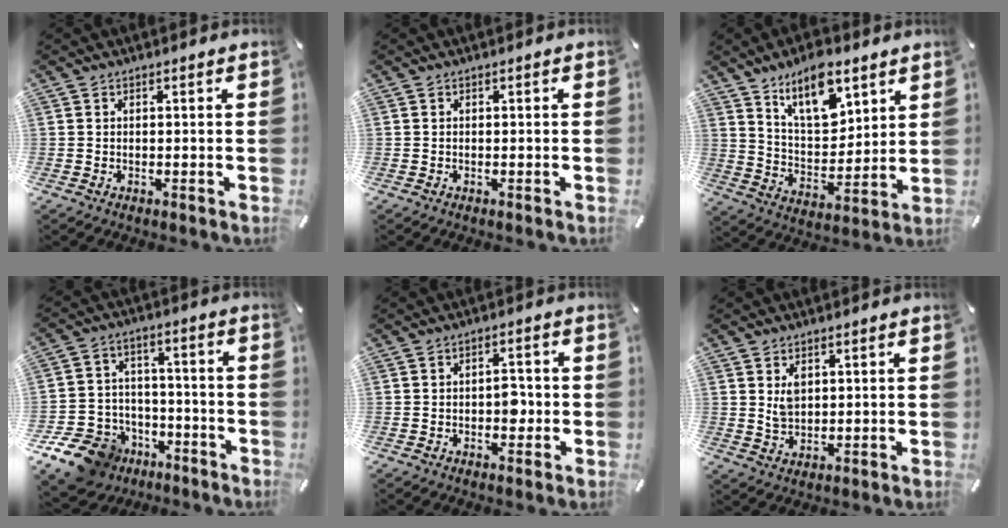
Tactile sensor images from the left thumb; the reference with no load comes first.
{"total": 0.0}
{"total": 13.9, "force": [9.2, 7.1, 7.8], "torque": [-0.128, -0.043, 0.166]}
{"total": 13.0, "force": [-8.3, 9.3, 3.6], "torque": [-0.064, 0.057, -0.143]}
{"total": 4.2, "force": [-0.5, 2.7, 3.2], "torque": [-0.033, -0.001, -0.014]}
{"total": 3.8, "force": [1.8, 2.8, 1.9], "torque": [-0.034, -0.001, 0.032]}